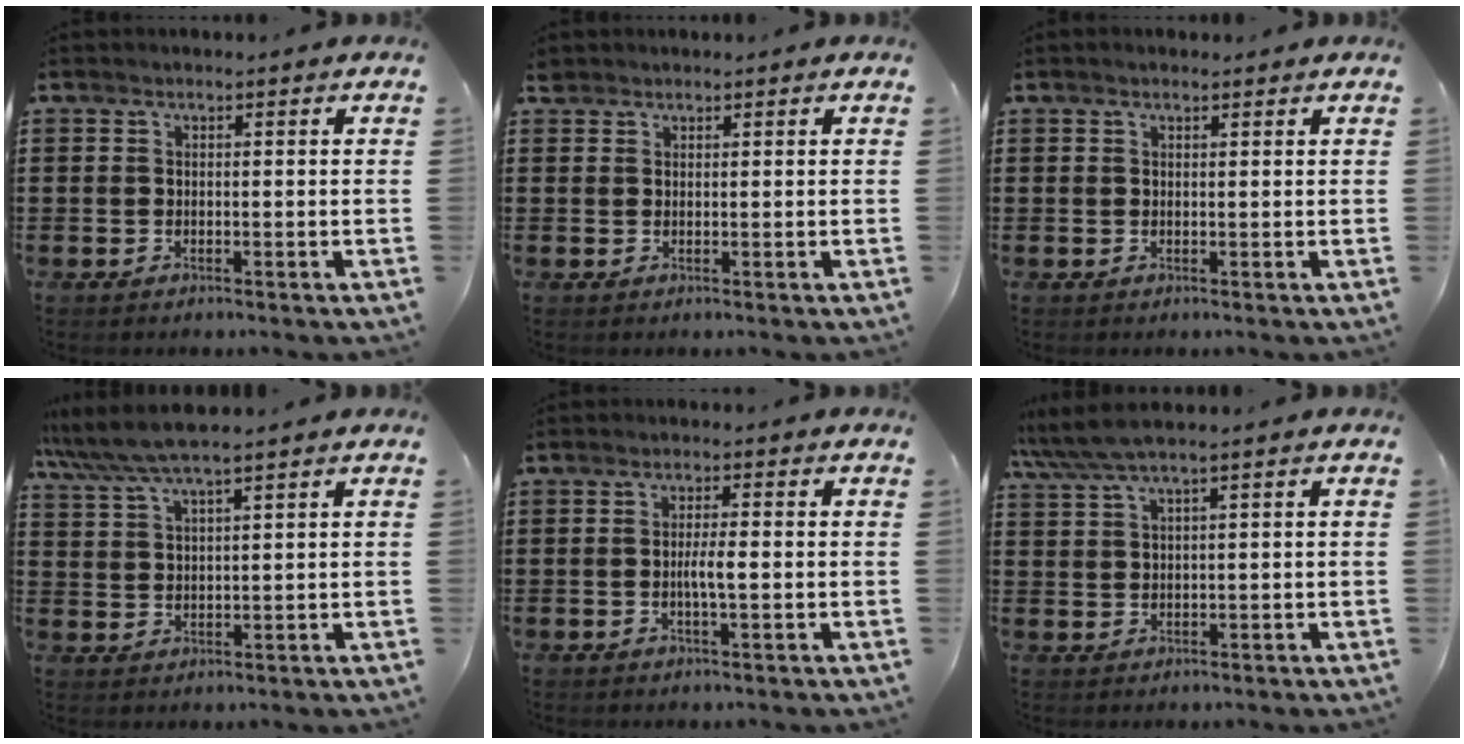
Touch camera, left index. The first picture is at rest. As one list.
[{"total": 1.2, "force": [1.0, 0.6, 0.2], "torque": [-0.008, 0.003, 0.020]}, {"total": 0.7, "force": [0.5, 0.1, 0.4], "torque": [-0.009, 0.001, 0.009]}, {"total": 5.5, "force": [4.5, 0.3, 3.1], "torque": [-0.072, -0.011, 0.080]}, {"total": 3.0, "force": [-0.4, 0.4, 3.0], "torque": [-0.061, -0.004, -0.009]}, {"total": 3.3, "force": [2.1, 0.0, 2.5], "torque": [-0.061, -0.004, 0.034]}]